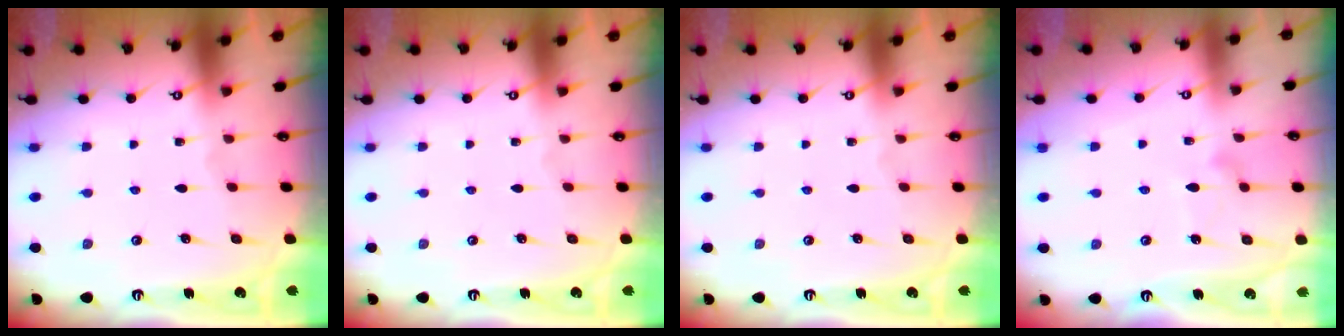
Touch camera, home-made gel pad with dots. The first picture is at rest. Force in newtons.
{"total": 0.0}
{"total": 0.0}
{"total": 8.6, "press": 8.6, "slide": 0.5}